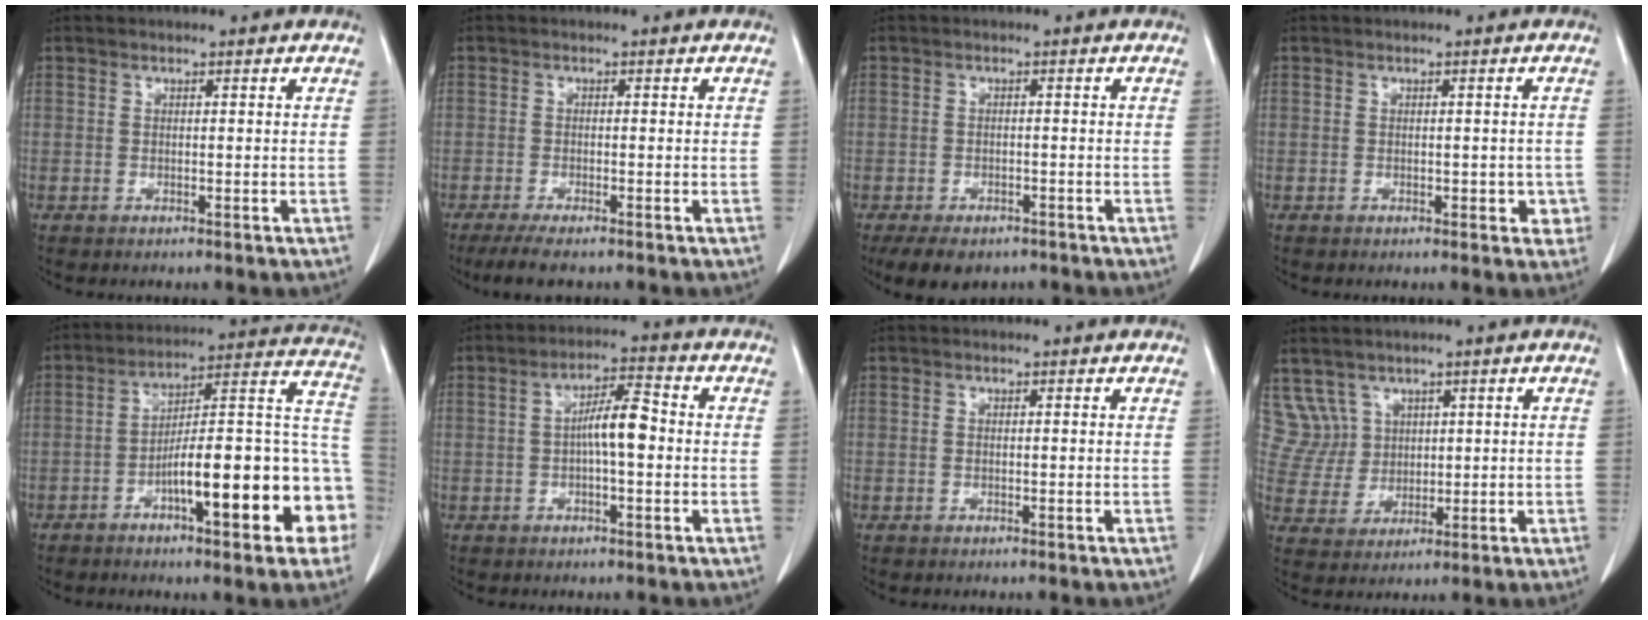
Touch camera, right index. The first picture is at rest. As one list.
[{"total": 4.4, "force": [-3.4, 0.5, 2.8], "torque": [-0.049, -0.011, -0.055]}, {"total": 7.3, "force": [-5.4, 3.9, 3.0], "torque": [-0.038, -0.002, -0.075]}, {"total": 2.9, "force": [-0.8, 1.9, 2.0], "torque": [-0.009, 0.012, -0.004]}, {"total": 19.8, "force": [-6.9, 3.8, 18.2], "torque": [-0.195, 0.040, -0.090]}, {"total": 5.9, "force": [-0.3, 1.2, 5.8], "torque": [-0.103, 0.016, -0.010]}, {"total": 0.0}, {"total": 6.2, "force": [3.4, 5.2, -0.4], "torque": [0.009, 0.019, 0.080]}]